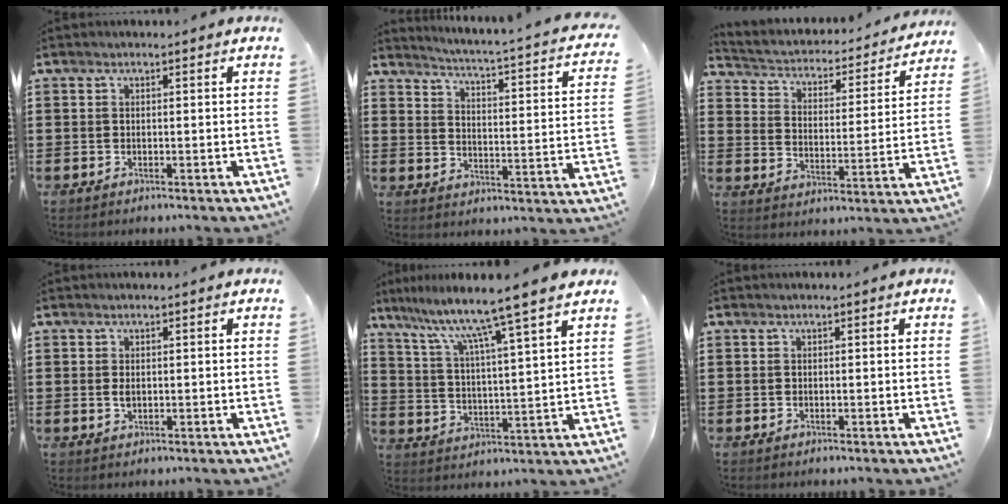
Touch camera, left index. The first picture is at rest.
{"total": 2.7, "force": [2.3, -0.6, 1.2], "torque": [-0.042, -0.032, 0.024]}
{"total": 2.3, "force": [2.1, 0.8, 0.5], "torque": [-0.027, -0.026, 0.024]}
{"total": 1.2, "force": [0.1, 0.6, 1.0], "torque": [-0.022, 0.003, 0.002]}
{"total": 9.3, "force": [7.6, -1.4, 5.1], "torque": [-0.120, -0.054, 0.117]}
{"total": 0.0}